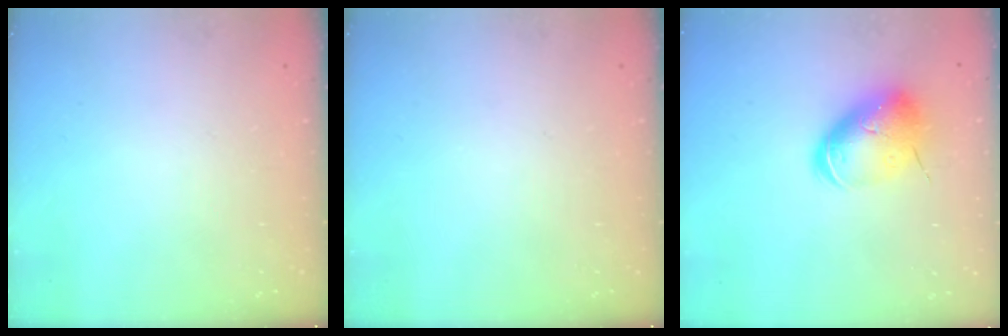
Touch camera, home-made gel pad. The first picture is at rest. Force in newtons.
{"total": 0.0}
{"total": 11.8, "press": 11.6, "slide": 2.0}